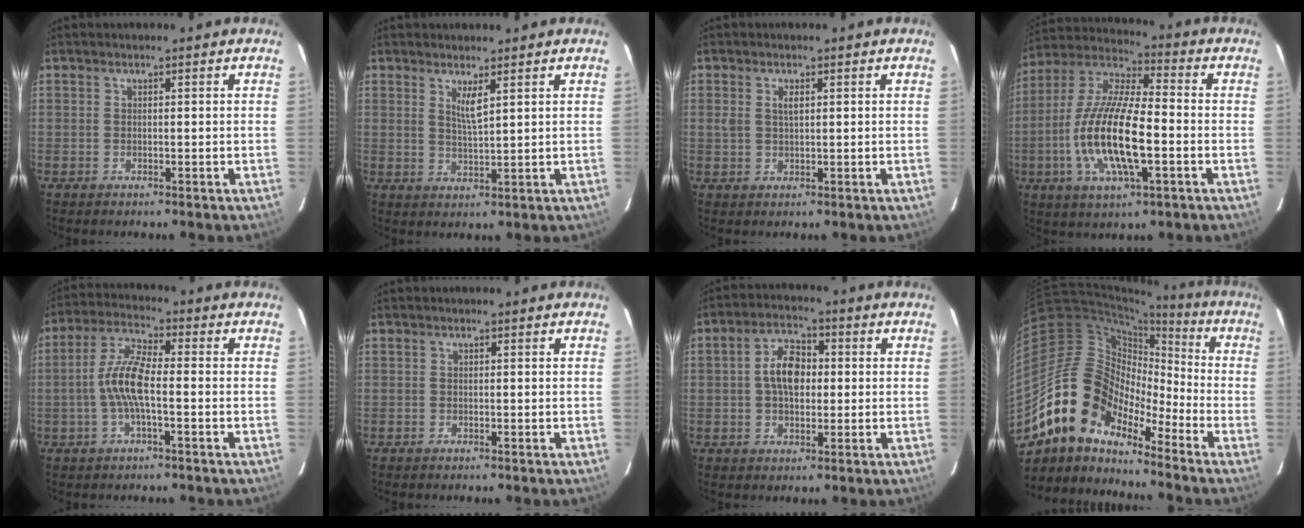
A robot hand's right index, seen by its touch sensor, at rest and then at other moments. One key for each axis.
{"total": 3.3, "fx": 1.8, "fy": 0.3, "fz": 2.8, "tx": -0.051, "ty": -0.008, "tz": 0.032}
{"total": 2.3, "fx": 0.8, "fy": 1.1, "fz": 1.8, "tx": -0.035, "ty": 0.002, "tz": 0.015}
{"total": 17.5, "fx": -4.1, "fy": 5.2, "fz": 16.2, "tx": -0.328, "ty": -0.007, "tz": -0.083}
{"total": 8.0, "fx": -1.6, "fy": 1.7, "fz": 7.7, "tx": -0.166, "ty": 0.011, "tz": -0.033}
{"total": 0.0}
{"total": 7.2, "fx": 0.4, "fy": 4.4, "fz": 5.6, "tx": -0.103, "ty": 0.019, "tz": 0.007}
{"total": 15.2, "fx": -11.6, "fy": 7.4, "fz": 6.5, "tx": -0.117, "ty": 0.015, "tz": -0.232}